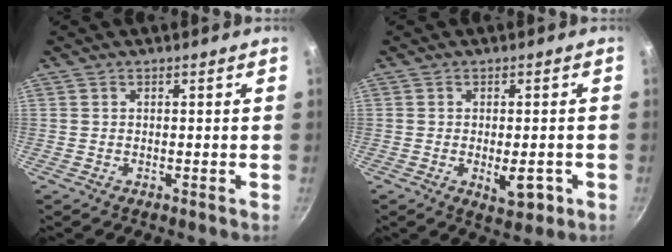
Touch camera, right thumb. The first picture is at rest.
{"total": 5.6, "force": [-1.7, 2.7, 4.6], "torque": [-0.044, 0.004, -0.016]}